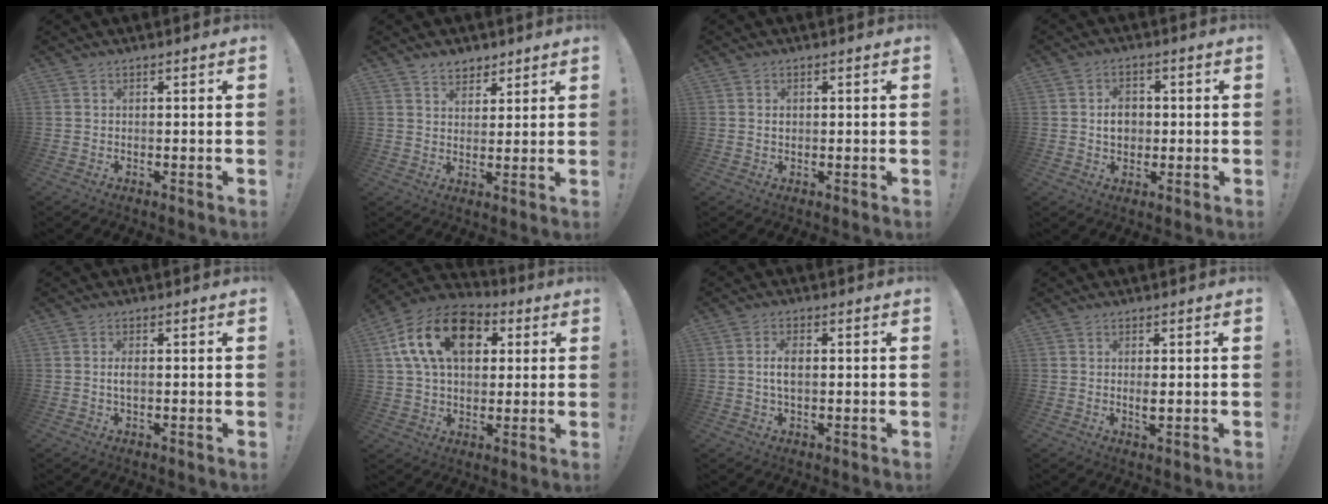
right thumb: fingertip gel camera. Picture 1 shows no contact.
{"total": 5.4, "force": [4.1, 3.4, 0.7], "torque": [0.000, -0.029, 0.075]}
{"total": 0.9, "force": [0.1, 0.8, 0.5], "torque": [-0.004, 0.001, -0.001]}
{"total": 6.1, "force": [0.1, 5.0, 3.4], "torque": [-0.035, 0.001, 0.000]}
{"total": 2.0, "force": [-0.1, 0.8, 1.8], "torque": [-0.032, 0.002, -0.003]}
{"total": 19.5, "force": [6.9, 12.7, 13.1], "torque": [-0.227, -0.011, 0.123]}
{"total": 4.6, "force": [0.3, 2.2, 4.0], "torque": [-0.070, 0.001, 0.001]}
{"total": 2.2, "force": [0.2, 0.7, 2.0], "torque": [-0.024, -0.007, 0.001]}